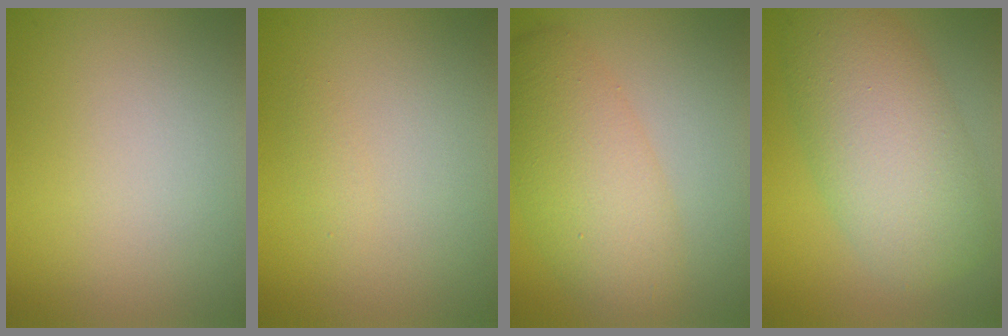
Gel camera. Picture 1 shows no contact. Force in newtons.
{"total": 0.6, "press": 0.6, "slide": 0.0}
{"total": 5.8, "press": 5.7, "slide": 0.2}
{"total": 8.2, "press": 8.2, "slide": 0.3}